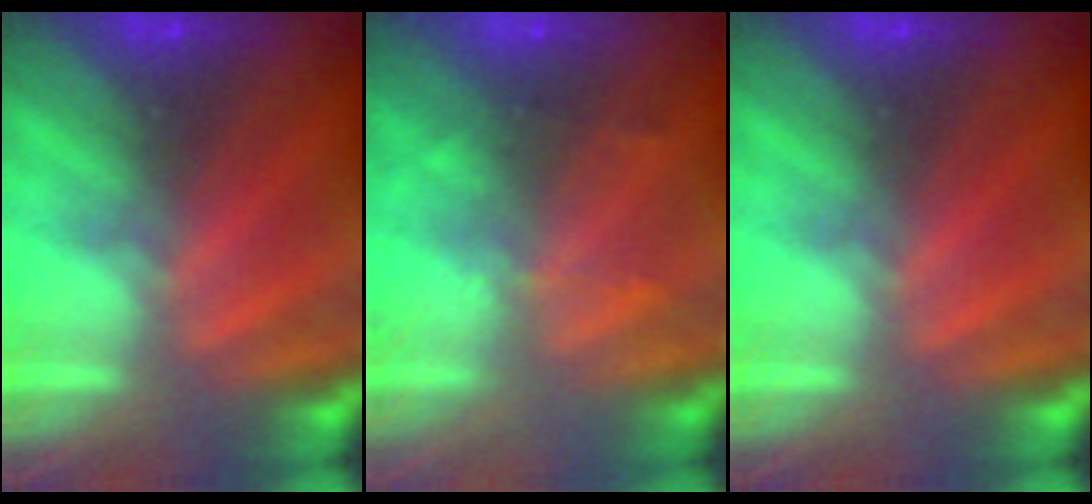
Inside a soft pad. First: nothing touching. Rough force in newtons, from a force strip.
{"total": 2.3}
{"total": 0.0}